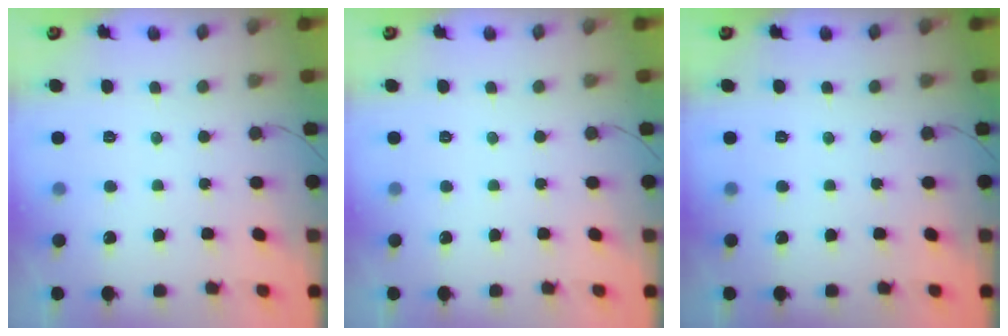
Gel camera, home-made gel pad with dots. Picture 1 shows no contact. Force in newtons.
{"total": 0.0}
{"total": 0.0}